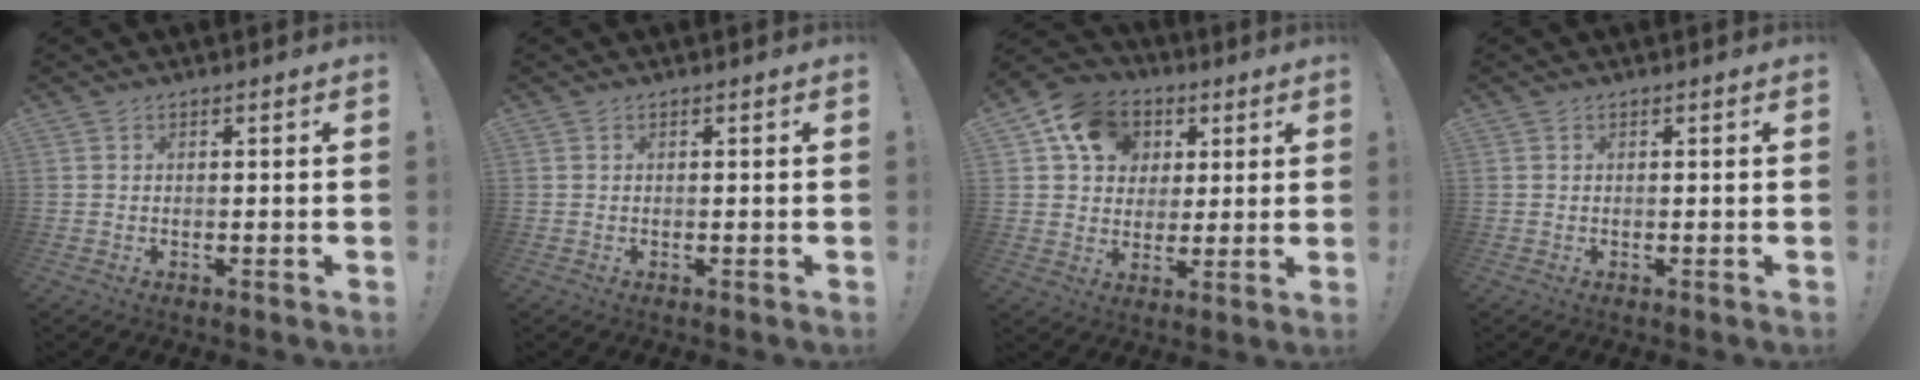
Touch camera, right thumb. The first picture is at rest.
{"total": 0.0}
{"total": 14.0, "force": [5.3, 11.5, 5.8], "torque": [-0.077, -0.016, 0.104]}
{"total": 0.0}